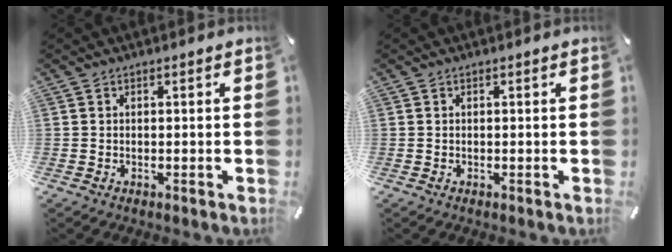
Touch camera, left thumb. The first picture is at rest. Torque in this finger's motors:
{"motor_torque": [0.03, 0.03, -0.07, -0.07, 0.00]}